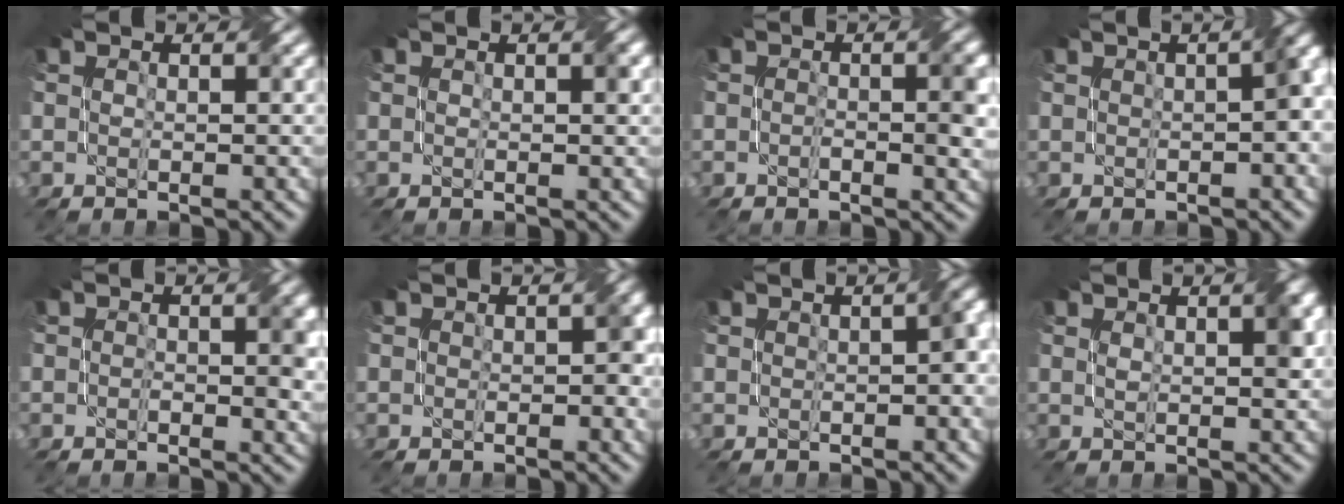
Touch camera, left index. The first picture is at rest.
{"total": 0.6, "force": [0.2, 0.1, 0.6], "torque": [-0.008, 0.002, 0.003]}
{"total": 2.6, "force": [-0.3, 0.8, 2.5], "torque": [-0.038, -0.001, -0.007]}
{"total": 3.5, "force": [0.2, 1.0, 3.3], "torque": [-0.035, 0.014, 0.008]}
{"total": 2.7, "force": [0.0, 1.4, 2.3], "torque": [-0.028, -0.002, -0.002]}
{"total": 2.2, "force": [0.1, 1.4, 1.7], "torque": [-0.021, 0.002, -0.001]}
{"total": 2.5, "force": [0.1, 0.8, 2.4], "torque": [-0.032, 0.011, 0.002]}
{"total": 2.4, "force": [0.8, 0.8, 2.1], "torque": [-0.032, 0.007, 0.016]}